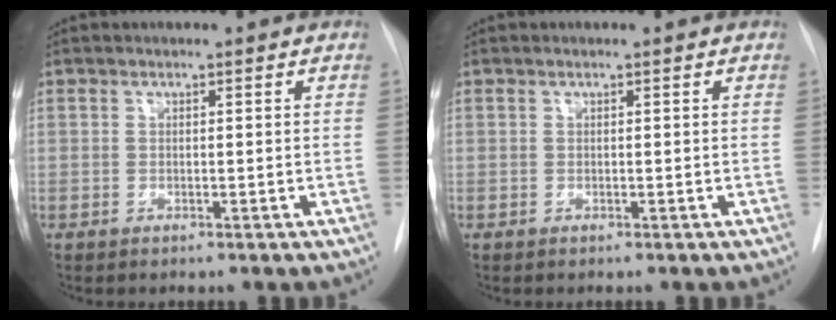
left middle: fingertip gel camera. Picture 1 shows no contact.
{"total": 0.0}